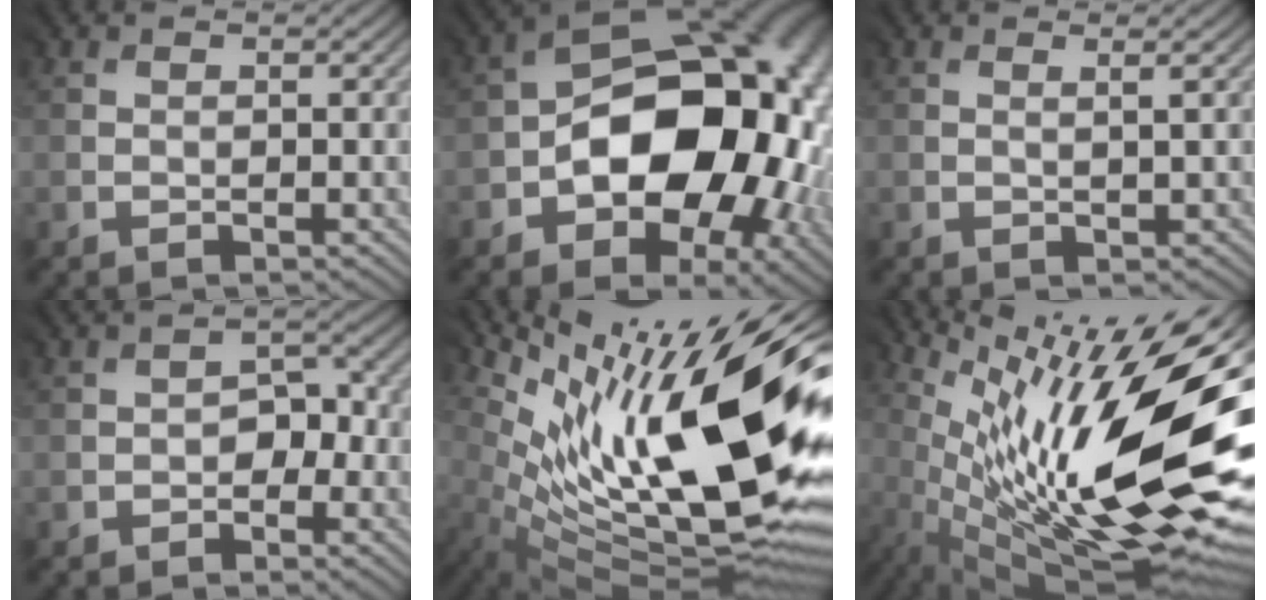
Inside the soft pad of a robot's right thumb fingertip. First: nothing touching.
{"total": 17.8, "force": [-2.1, 11.8, 13.2], "torque": [-0.177, -0.012, -0.028]}
{"total": 0.5, "force": [0.3, -0.2, 0.4], "torque": [-0.003, 0.007, 0.004]}
{"total": 2.9, "force": [-1.3, 2.0, 1.7], "torque": [-0.011, 0.006, -0.019]}
{"total": 18.4, "force": [4.7, 5.3, 17.0], "torque": [-0.276, 0.007, 0.100]}
{"total": 18.0, "force": [0.9, 5.0, 17.3], "torque": [-0.280, -0.003, 0.025]}